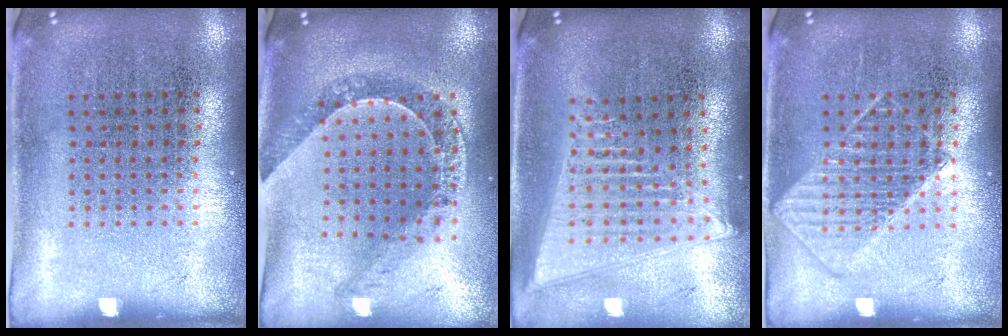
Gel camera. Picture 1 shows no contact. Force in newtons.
{"total": 1.2, "press": 1.2, "slide": 0.3}
{"total": 2.1, "press": 1.8, "slide": 1.1}
{"total": 2.0, "press": 2.0, "slide": 0.5}